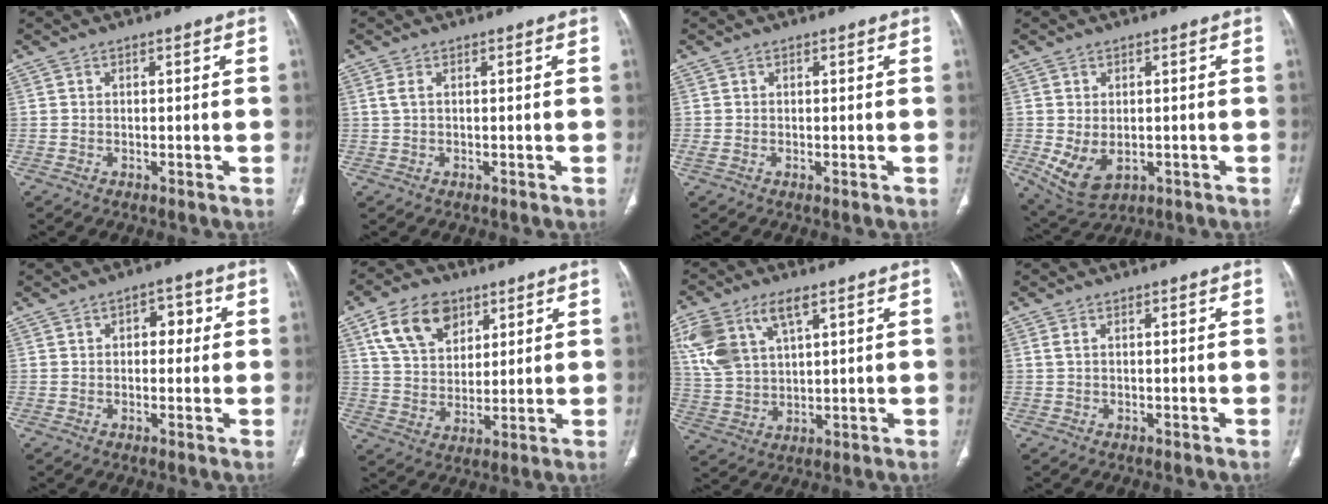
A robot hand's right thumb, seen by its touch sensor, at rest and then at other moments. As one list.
[{"total": 1.4, "force": [0.5, 0.4, 1.2], "torque": [-0.038, 0.009, 0.015]}, {"total": 0.8, "force": [-0.1, 0.4, 0.7], "torque": [-0.022, -0.003, -0.003]}, {"total": 7.5, "force": [-1.4, 4.9, 5.5], "torque": [-0.097, -0.006, -0.003]}, {"total": 4.3, "force": [0.9, 2.7, 3.2], "torque": [-0.016, 0.001, 0.006]}, {"total": 12.3, "force": [6.3, 8.1, 6.8], "torque": [-0.098, -0.018, 0.120]}, {"total": 12.9, "force": [6.0, 6.4, 9.5], "torque": [-0.204, -0.002, 0.124]}, {"total": 0.8, "force": [0.3, 0.2, 0.7], "torque": [-0.025, 0.009, 0.009]}]